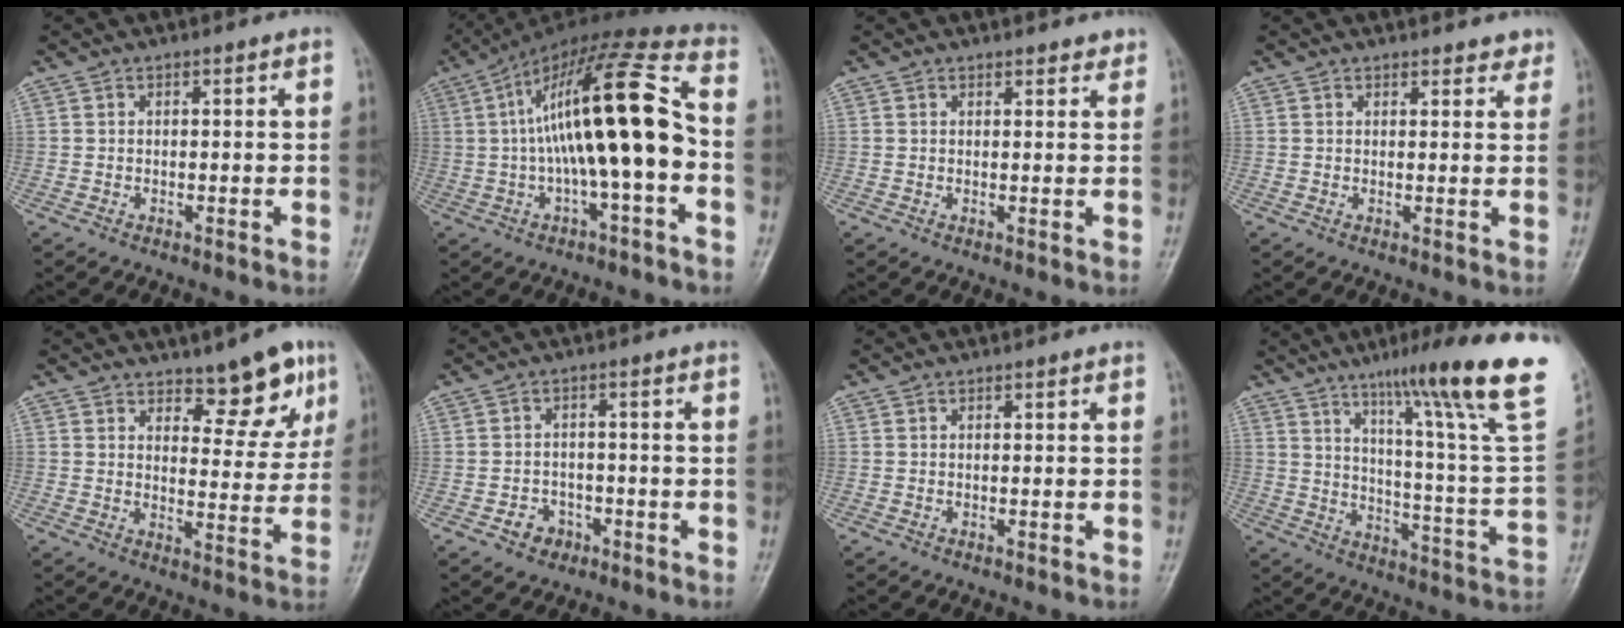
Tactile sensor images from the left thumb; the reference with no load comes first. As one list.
[{"total": 19.6, "force": [-0.8, 4.8, 19.0], "torque": [-0.335, 0.053, -0.015]}, {"total": 1.5, "force": [1.3, 0.5, 0.4], "torque": [0.001, -0.007, 0.015]}, {"total": 2.5, "force": [2.2, 1.1, 0.6], "torque": [0.012, -0.011, 0.020]}, {"total": 9.0, "force": [6.0, 3.8, 5.6], "torque": [-0.040, -0.041, 0.086]}, {"total": 4.0, "force": [-2.1, 3.2, 1.2], "torque": [0.001, 0.019, -0.029]}, {"total": 0.0}, {"total": 25.6, "force": [15.4, 1.5, 20.4], "torque": [-0.284, -0.064, 0.224]}]